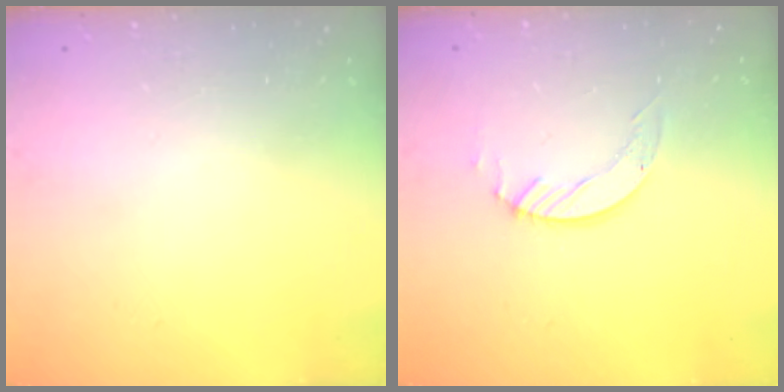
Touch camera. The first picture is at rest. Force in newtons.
{"total": 4.2, "press": 4.2, "slide": 0.2}